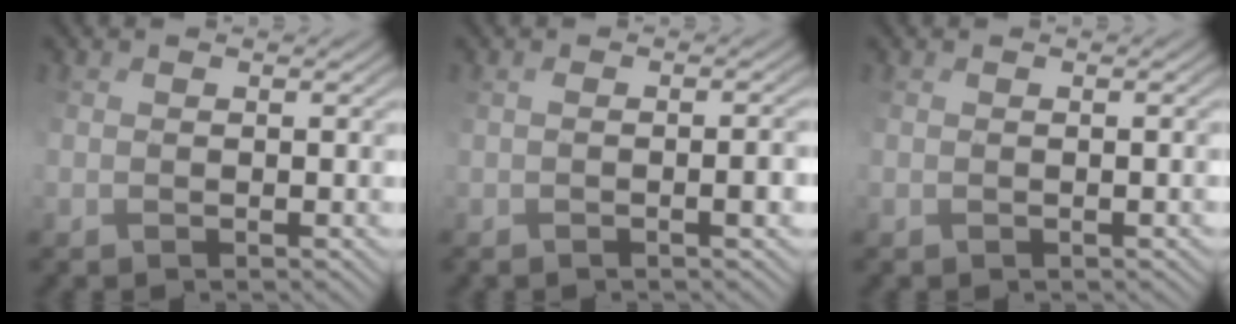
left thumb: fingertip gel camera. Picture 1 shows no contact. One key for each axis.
{"total": 2.5, "fx": -1.3, "fy": 0.1, "fz": 2.1, "tx": -0.020, "ty": 0.003, "tz": -0.013}
{"total": 0.7, "fx": -0.5, "fy": 0.3, "fz": 0.4, "tx": -0.001, "ty": -0.001, "tz": -0.002}